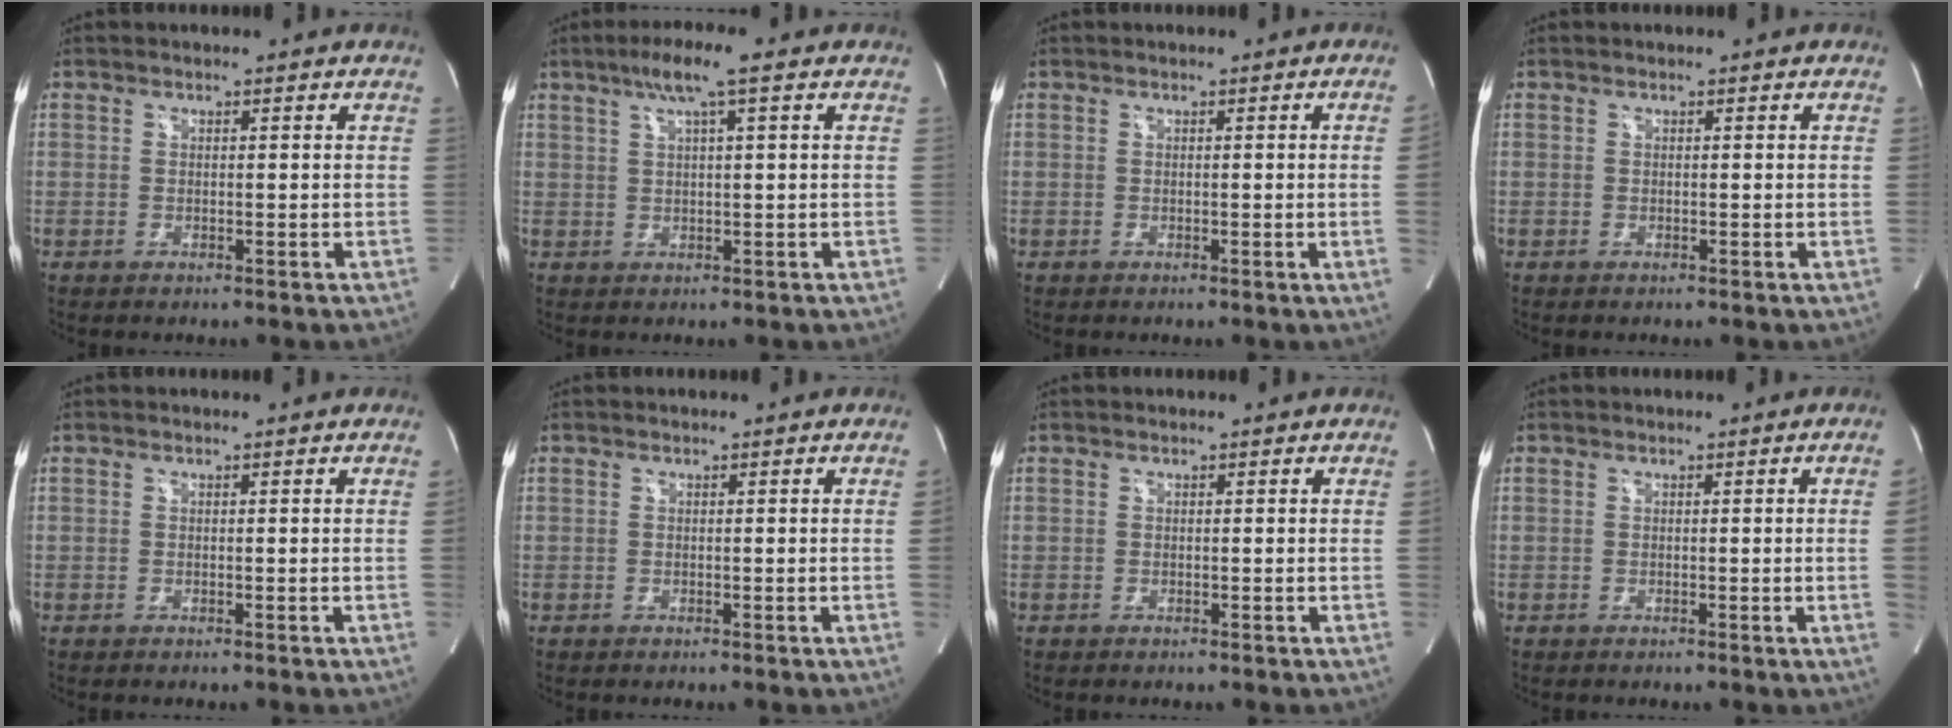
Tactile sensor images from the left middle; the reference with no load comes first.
{"total": 5.5, "force": [3.0, -0.3, 4.6], "torque": [-0.089, 0.013, 0.054]}
{"total": 2.1, "force": [-0.1, -1.0, 1.9], "torque": [-0.023, -0.002, 0.000]}
{"total": 0.0}
{"total": 0.7, "force": [0.0, -0.3, 0.6], "torque": [-0.009, -0.002, -0.002]}
{"total": 1.2, "force": [-0.1, -0.6, 1.0], "torque": [-0.010, -0.001, -0.002]}
{"total": 0.7, "force": [0.0, -0.3, 0.6], "torque": [-0.009, -0.001, -0.002]}
{"total": 2.9, "force": [-0.1, -1.4, 2.5], "torque": [-0.033, -0.004, 0.001]}